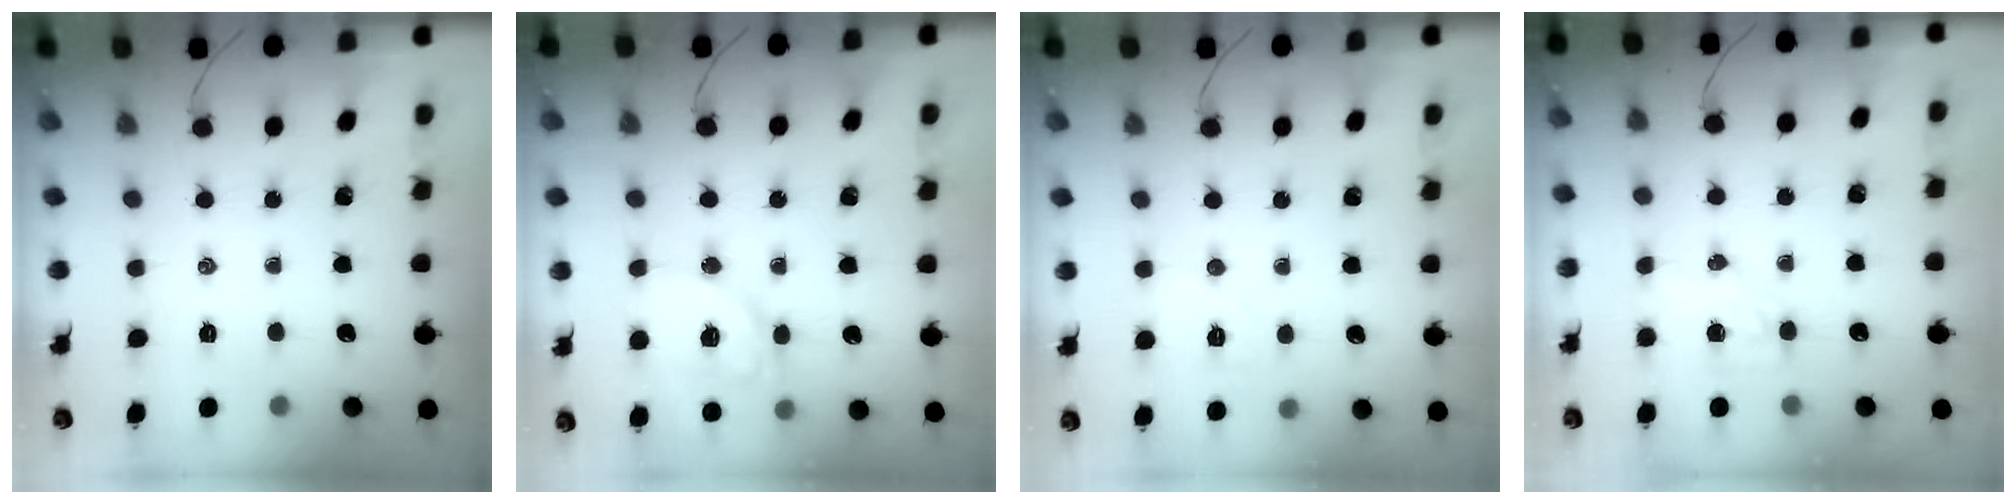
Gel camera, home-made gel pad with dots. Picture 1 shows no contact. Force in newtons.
{"total": 11.3, "press": 11.1, "slide": 1.8}
{"total": 5.1, "press": 5.0, "slide": 1.0}
{"total": 4.9, "press": 4.8, "slide": 1.1}